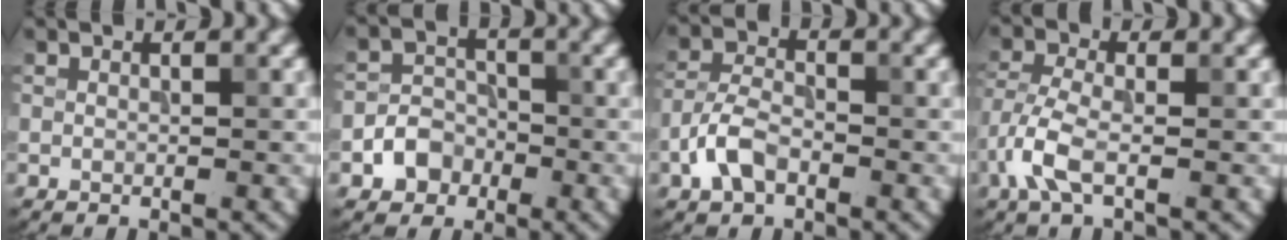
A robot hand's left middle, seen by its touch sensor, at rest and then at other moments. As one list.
[{"total": 3.1, "force": [-1.5, 2.5, 1.2], "torque": [-0.013, 0.007, -0.026]}, {"total": 3.6, "force": [-1.8, 2.0, 2.3], "torque": [-0.046, 0.007, -0.044]}, {"total": 3.8, "force": [-1.7, 1.5, 3.0], "torque": [-0.076, 0.002, -0.046]}]